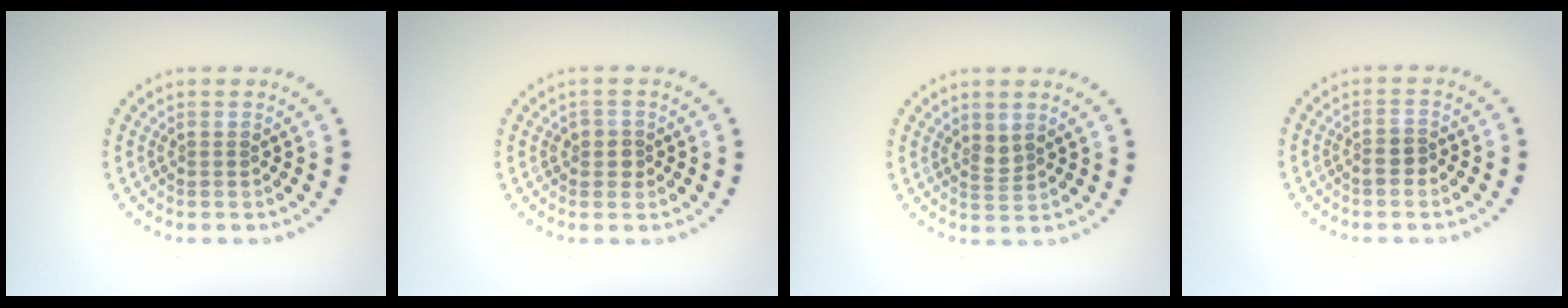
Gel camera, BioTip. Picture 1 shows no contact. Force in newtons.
{"total": 1.5, "press": 1.3, "slide": 0.8}
{"total": 1.5, "press": 1.2, "slide": 0.9}
{"total": 1.6, "press": 1.4, "slide": 0.7}